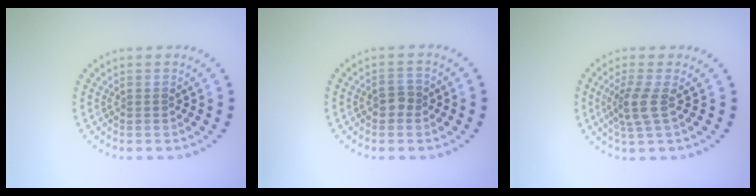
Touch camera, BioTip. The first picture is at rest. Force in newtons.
{"total": 1.5, "press": 1.4, "slide": 0.3}
{"total": 2.6, "press": 2.1, "slide": 1.6}